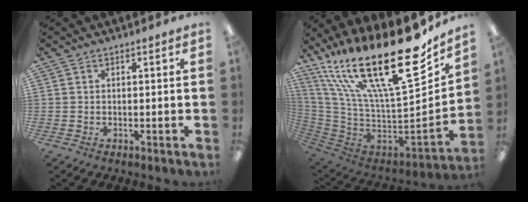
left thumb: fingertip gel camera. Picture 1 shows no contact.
{"total": 32.5, "force": [18.0, 10.8, 24.8], "torque": [-0.422, -0.151, 0.313]}